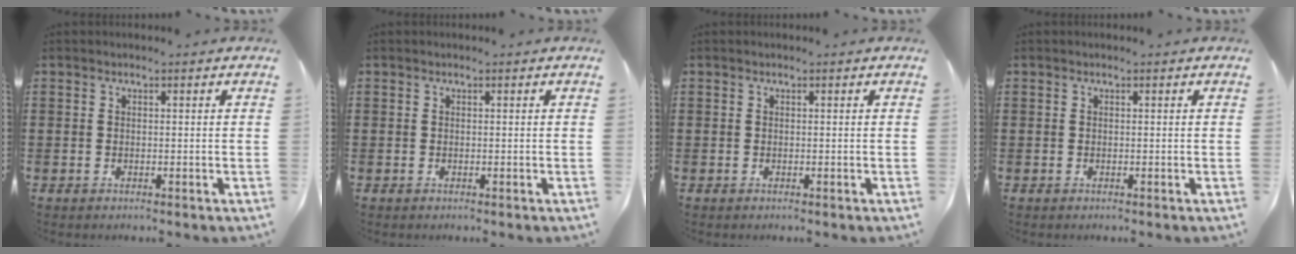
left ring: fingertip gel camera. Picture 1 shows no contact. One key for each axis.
{"total": 0.0}
{"total": 0.0}
{"total": 0.0}